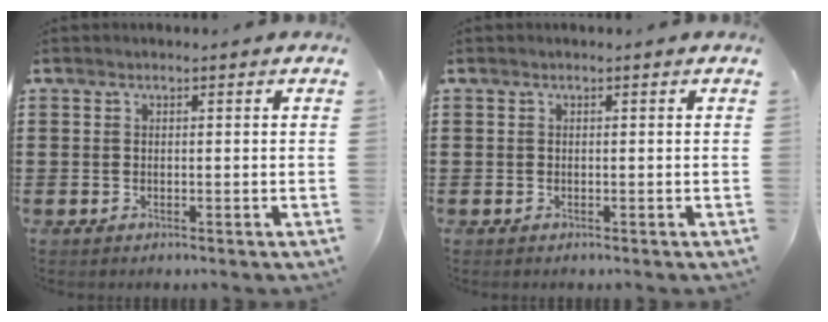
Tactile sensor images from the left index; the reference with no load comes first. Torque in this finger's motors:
{"motor_torque": [0.00, 0.00, 0.02, 0.00]}